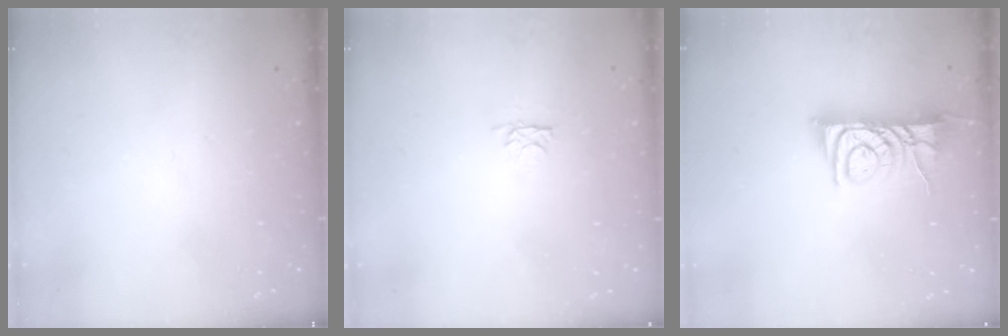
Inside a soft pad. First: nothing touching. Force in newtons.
{"total": 2.8, "press": 2.7, "slide": 0.4}
{"total": 10.4, "press": 10.4, "slide": 0.8}